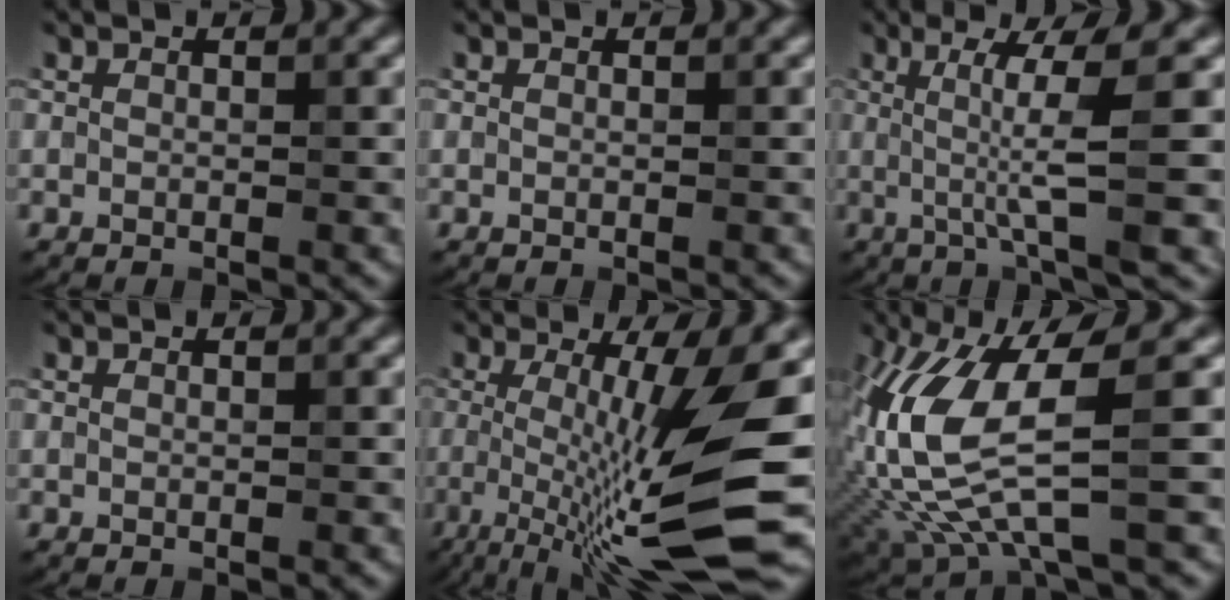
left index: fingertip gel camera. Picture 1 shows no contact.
{"total": 0.0}
{"total": 6.8, "force": [0.7, 0.9, 6.7], "torque": [-0.109, 0.003, 0.015]}
{"total": 0.0}
{"total": 12.4, "force": [-1.8, 2.2, 12.1], "torque": [-0.190, 0.000, -0.031]}
{"total": 9.9, "force": [-0.1, 3.1, 9.4], "torque": [-0.219, -0.015, -0.001]}